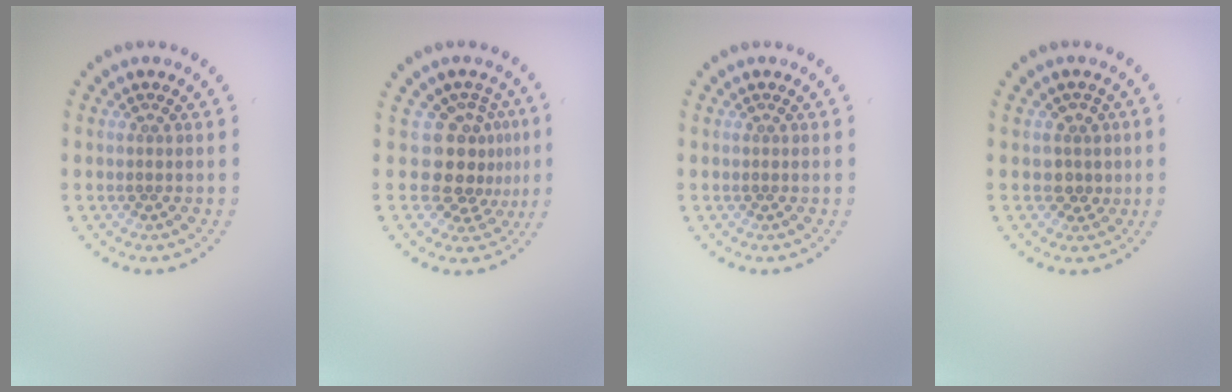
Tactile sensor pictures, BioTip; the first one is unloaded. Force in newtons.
{"total": 4.0, "press": 2.6, "slide": 3.0}
{"total": 0.0}
{"total": 2.0, "press": 1.7, "slide": 1.2}